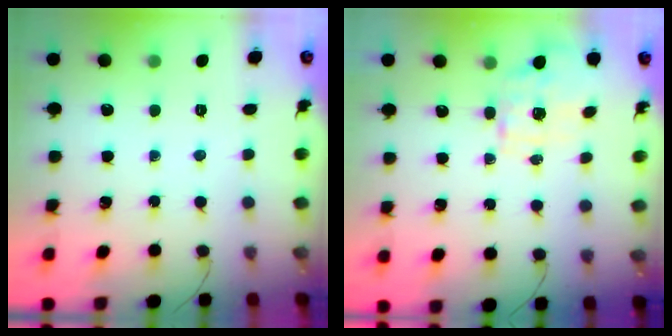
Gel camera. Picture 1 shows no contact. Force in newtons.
{"total": 1.1, "press": 1.0, "slide": 0.5}